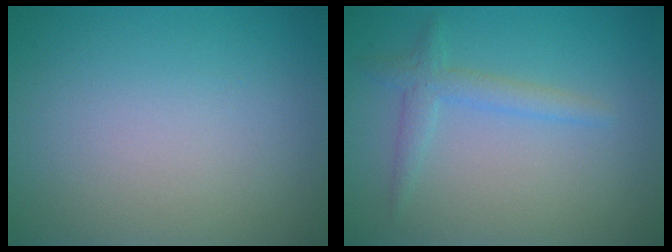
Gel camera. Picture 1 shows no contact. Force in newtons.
{"total": 2.0, "press": 2.0, "slide": 0.1}